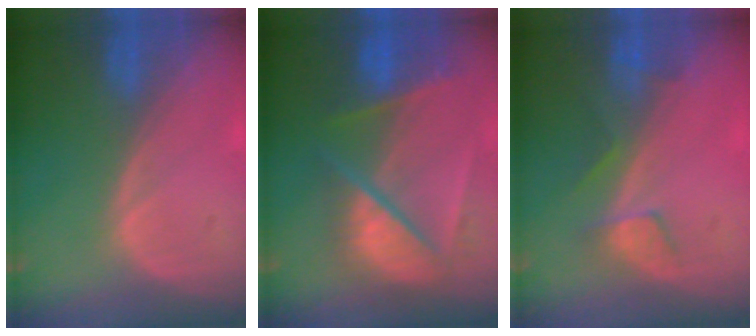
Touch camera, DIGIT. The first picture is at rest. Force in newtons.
{"total": 9.5, "press": 8.2, "slide": 4.7}
{"total": 3.6, "press": 3.3, "slide": 1.4}